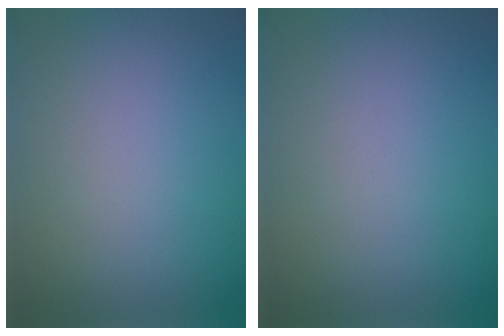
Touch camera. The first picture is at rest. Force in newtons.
{"total": 0.0}